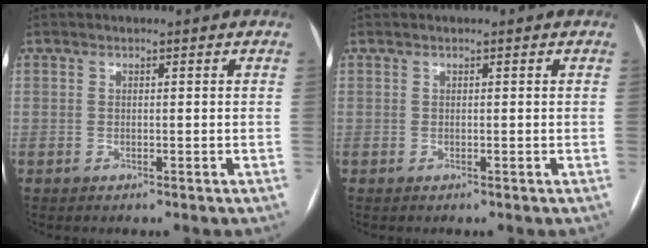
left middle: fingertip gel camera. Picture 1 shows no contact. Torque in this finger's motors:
{"motor_torque": [0.00, -0.01, 0.00, 0.01]}